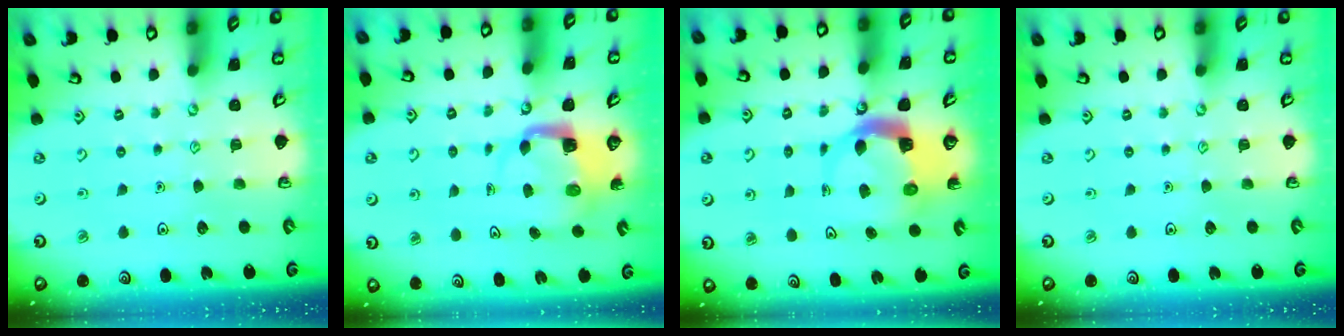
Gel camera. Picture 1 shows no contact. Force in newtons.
{"total": 4.0, "press": 4.0, "slide": 0.4}
{"total": 6.1, "press": 6.0, "slide": 1.0}
{"total": 0.0}